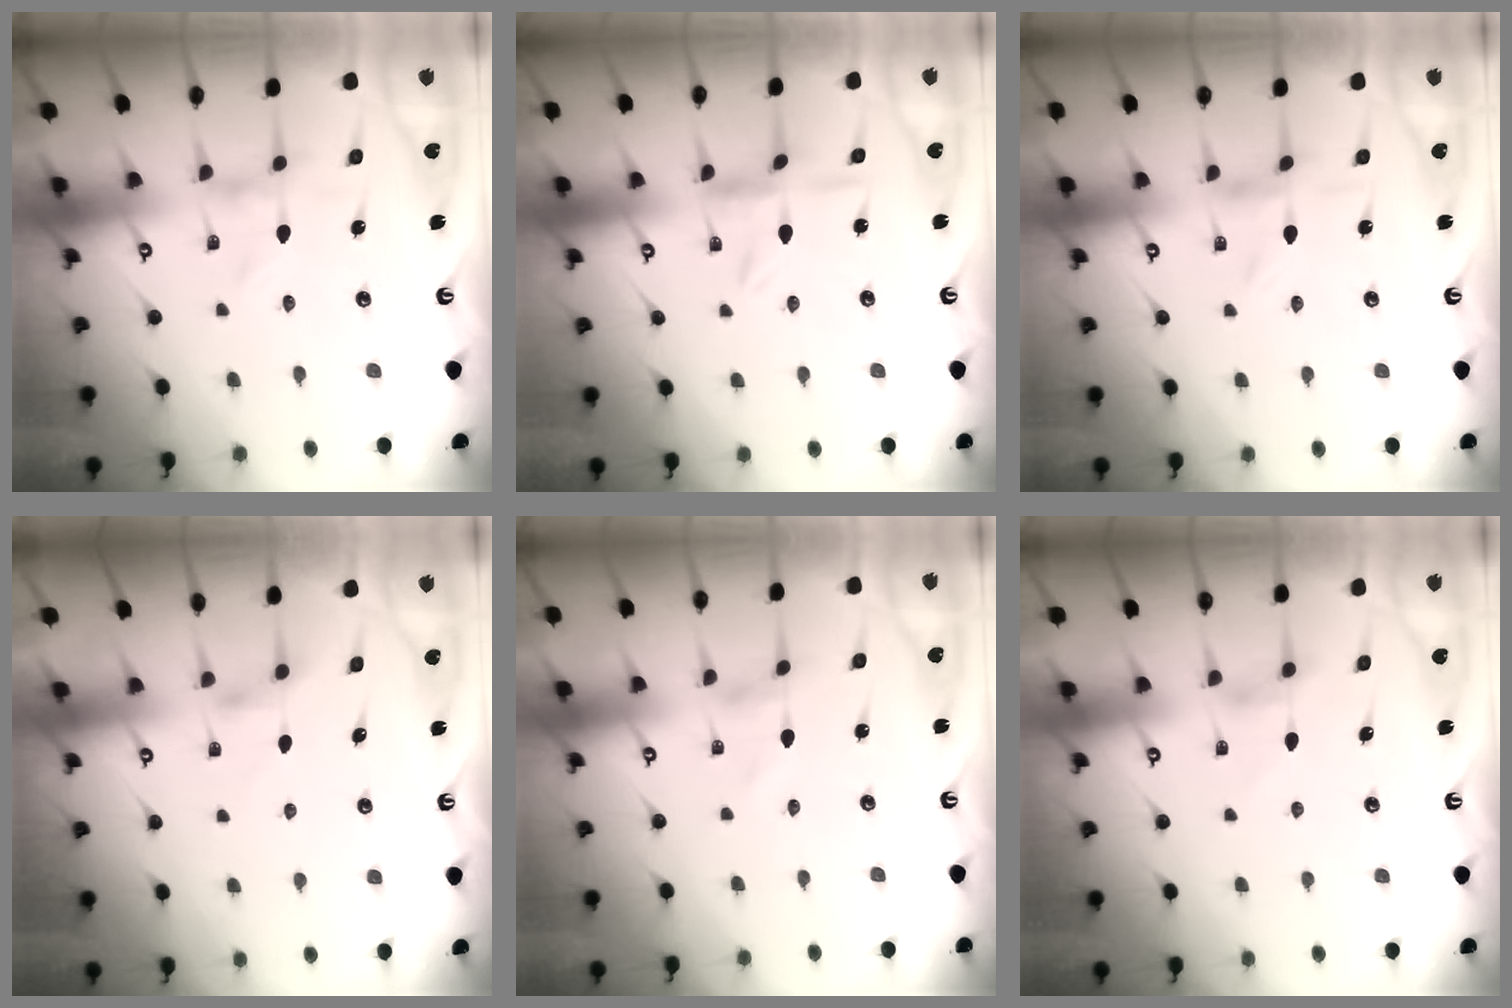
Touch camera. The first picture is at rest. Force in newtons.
{"total": 1.3, "press": 1.2, "slide": 0.2}
{"total": 0.0}
{"total": 2.8, "press": 2.7, "slide": 0.6}
{"total": 1.4, "press": 1.4, "slide": 0.1}
{"total": 1.9, "press": 1.9, "slide": 0.4}